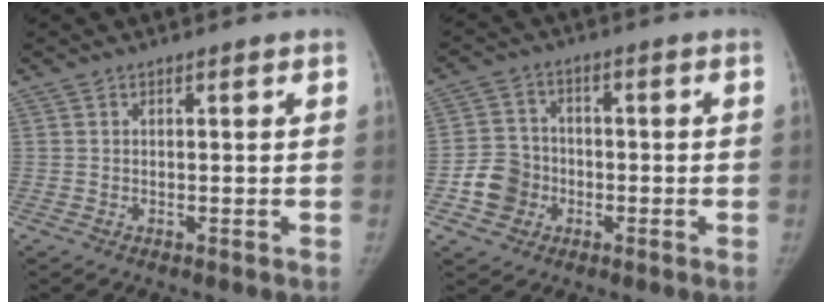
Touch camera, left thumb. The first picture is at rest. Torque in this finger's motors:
{"motor_torque": [-0.14, 0.17, 0.03, 0.19, 0.02]}